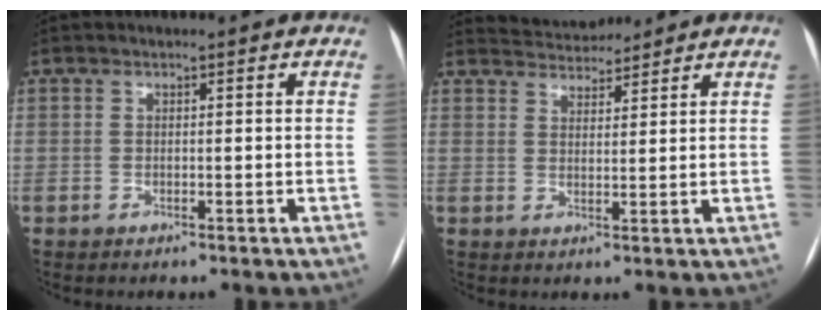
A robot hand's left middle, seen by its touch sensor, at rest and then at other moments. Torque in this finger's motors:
{"motor_torque": [-0.33, -0.41, -0.18, -0.03]}